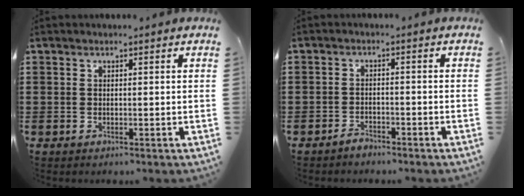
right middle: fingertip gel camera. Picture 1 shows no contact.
{"total": 2.0, "force": [-1.9, 0.5, 0.3], "torque": [-0.011, 0.001, -0.038]}